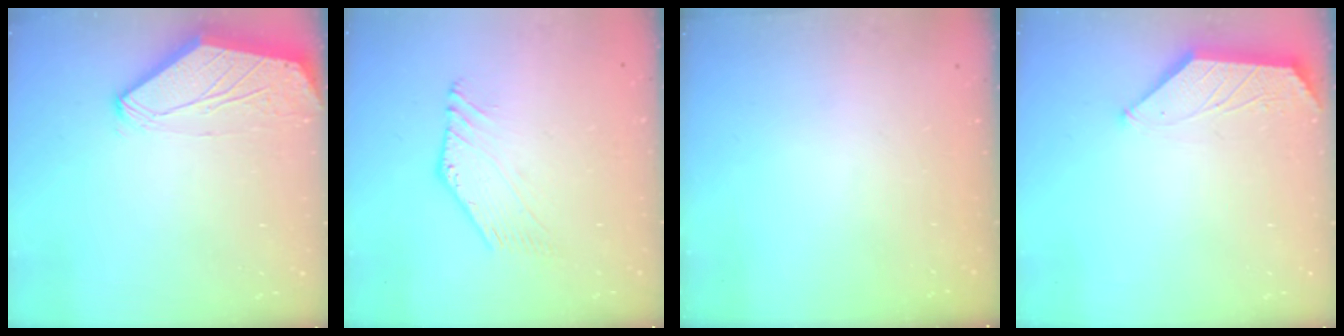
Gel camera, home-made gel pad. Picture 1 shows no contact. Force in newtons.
{"total": 0.0}
{"total": 0.0}
{"total": 1.9, "press": 1.9, "slide": 0.5}